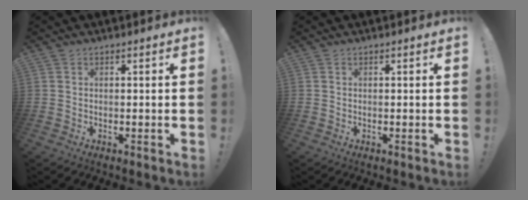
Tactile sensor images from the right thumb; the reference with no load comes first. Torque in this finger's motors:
{"motor_torque": [0.00, 0.00, -0.09, 0.09, 0.02]}